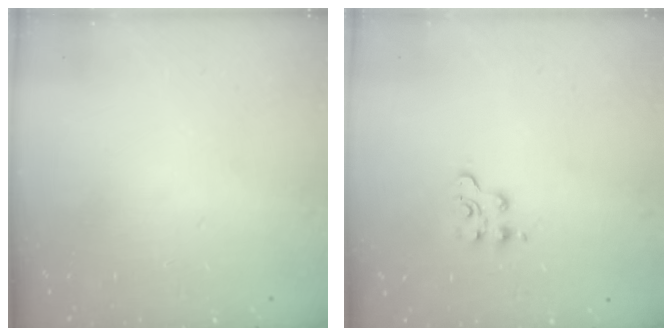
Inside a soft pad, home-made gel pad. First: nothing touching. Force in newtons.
{"total": 3.8, "press": 3.8, "slide": 0.5}